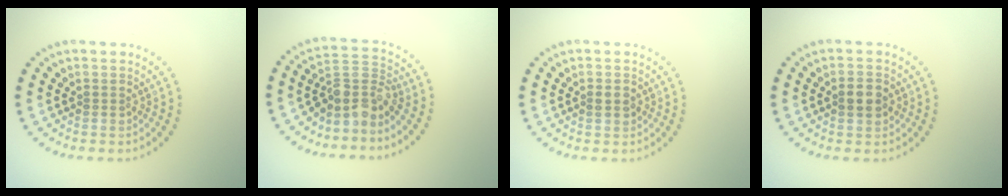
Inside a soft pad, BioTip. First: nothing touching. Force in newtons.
{"total": 3.6, "press": 2.7, "slide": 2.3}
{"total": 1.2, "press": 1.2, "slide": 0.0}
{"total": 2.6, "press": 2.6, "slide": 0.1}